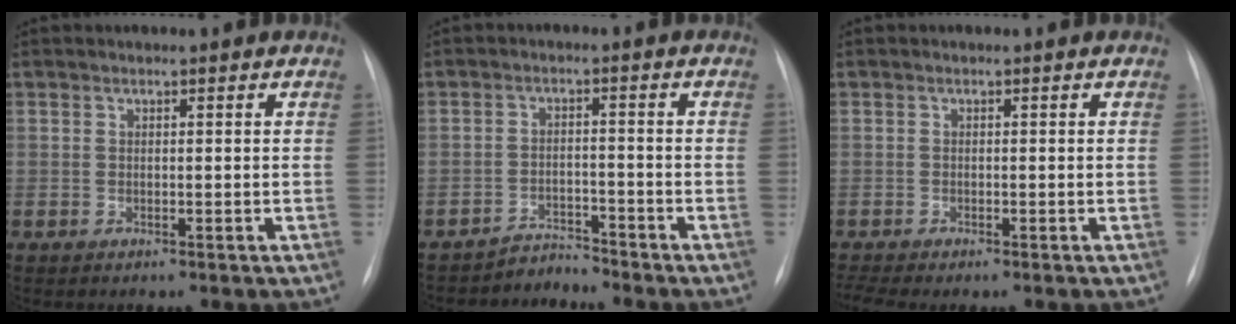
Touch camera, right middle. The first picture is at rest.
{"total": 3.2, "force": [-2.9, -0.2, -1.3], "torque": [0.027, -0.007, -0.046]}
{"total": 3.1, "force": [-2.6, 0.3, 1.7], "torque": [-0.041, -0.005, -0.040]}